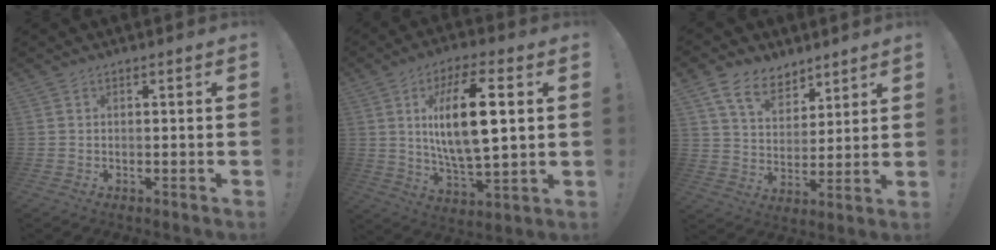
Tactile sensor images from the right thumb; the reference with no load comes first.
{"total": 18.0, "force": [3.6, 6.2, 16.5], "torque": [-0.305, -0.008, 0.043]}
{"total": 11.6, "force": [7.9, 7.1, 4.7], "torque": [-0.093, -0.046, 0.155]}